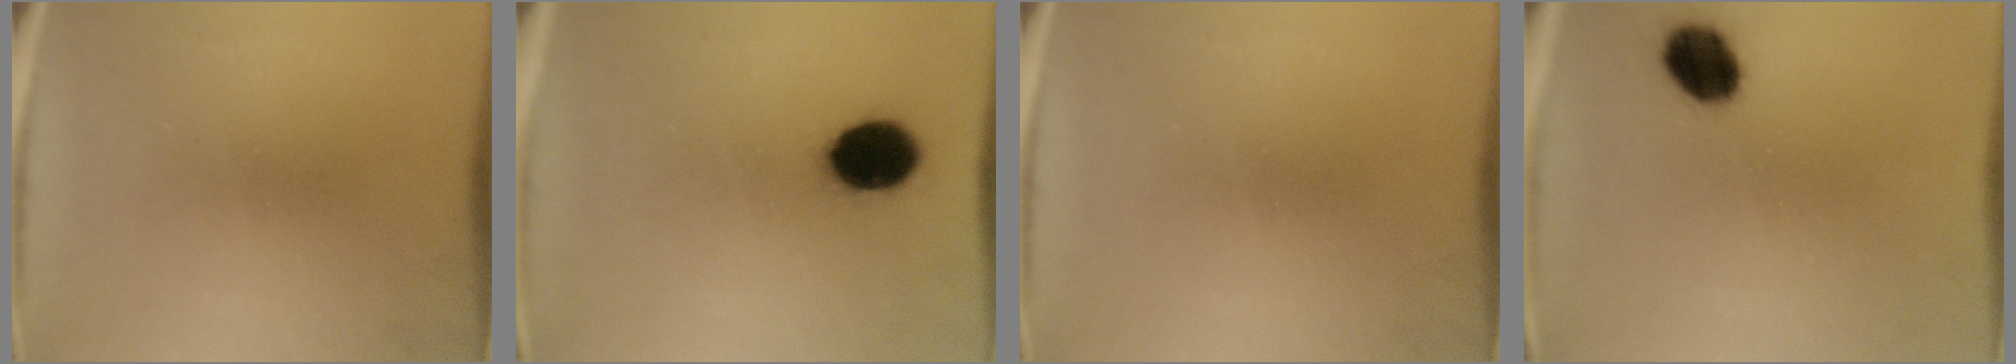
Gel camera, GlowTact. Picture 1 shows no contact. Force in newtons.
{"total": 11.1}
{"total": 0.0}
{"total": 8.6}